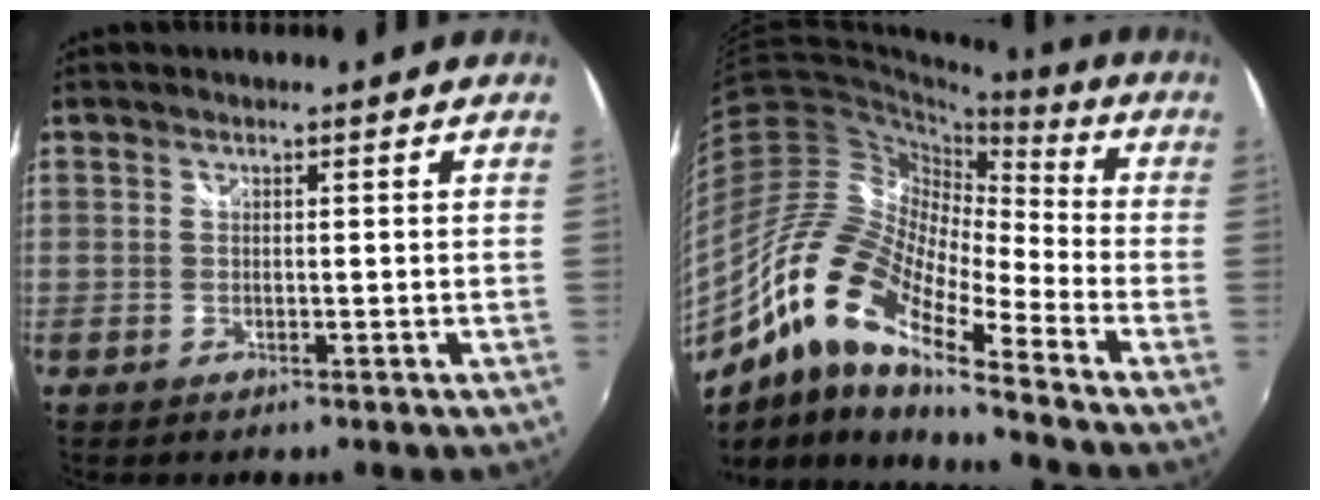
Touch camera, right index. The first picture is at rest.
{"total": 15.8, "force": [-10.0, 4.1, 11.5], "torque": [-0.201, 0.004, -0.215]}